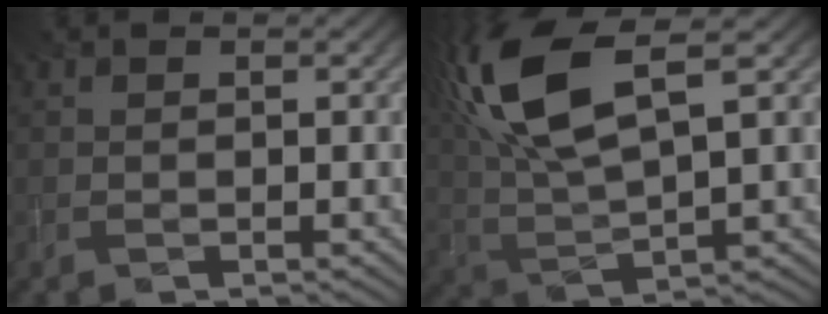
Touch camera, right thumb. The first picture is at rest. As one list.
[{"total": 13.9, "force": [5.9, 4.8, 11.6], "torque": [-0.277, 0.018, 0.117]}]